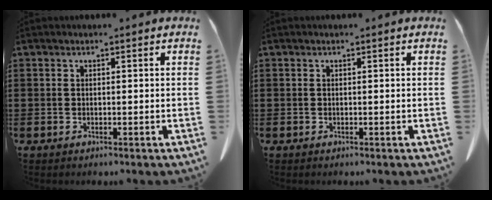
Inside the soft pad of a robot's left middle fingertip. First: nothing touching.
{"total": 0.0}